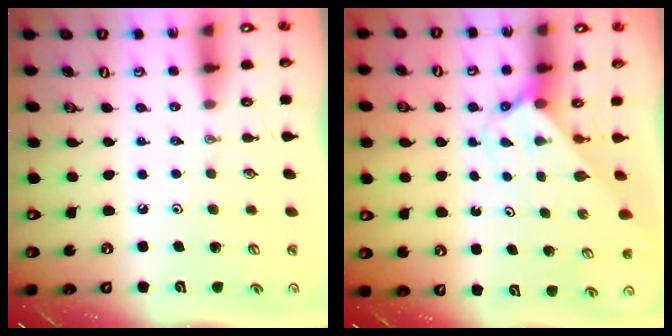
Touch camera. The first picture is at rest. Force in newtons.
{"total": 2.3, "press": 2.3, "slide": 0.2}